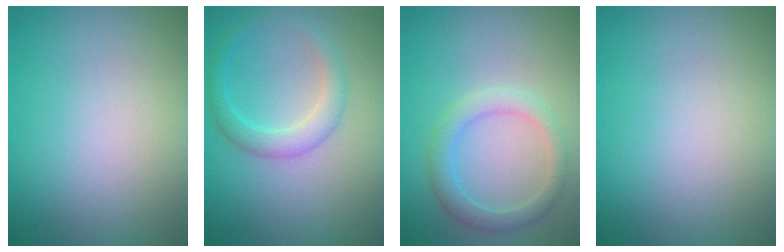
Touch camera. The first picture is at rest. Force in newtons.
{"total": 2.8, "press": 2.8, "slide": 0.2}
{"total": 2.8, "press": 2.8, "slide": 0.1}
{"total": 0.0}